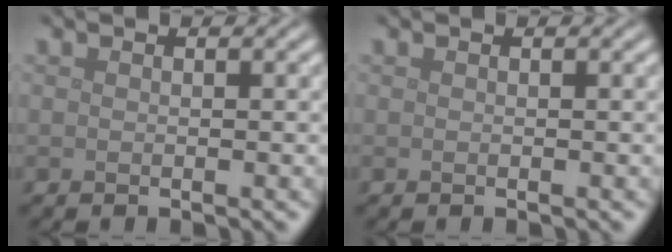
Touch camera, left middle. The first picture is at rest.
{"total": 0.0}